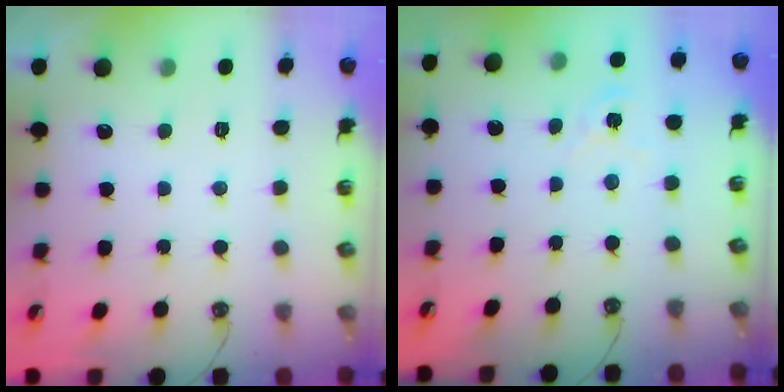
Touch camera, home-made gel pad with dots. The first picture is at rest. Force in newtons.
{"total": 1.8, "press": 1.8, "slide": 0.3}